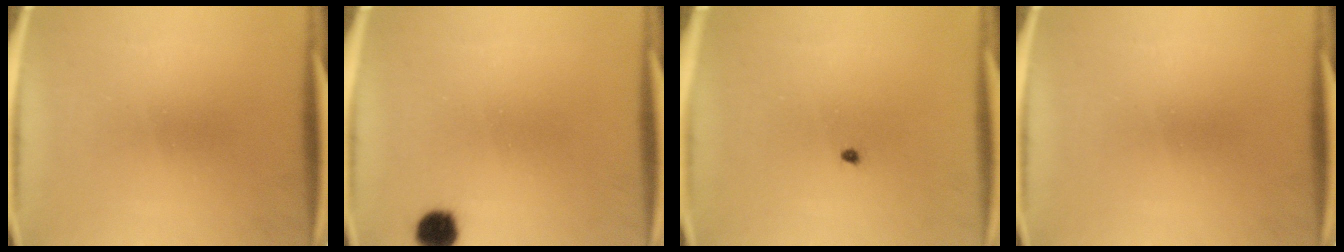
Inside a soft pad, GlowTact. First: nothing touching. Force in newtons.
{"total": 4.2}
{"total": 0.6}
{"total": 0.0}